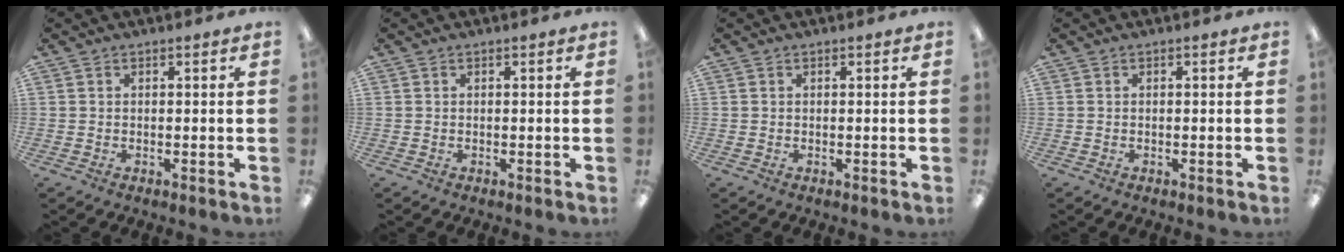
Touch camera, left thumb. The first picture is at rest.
{"total": 0.0}
{"total": 0.0}
{"total": 0.0}